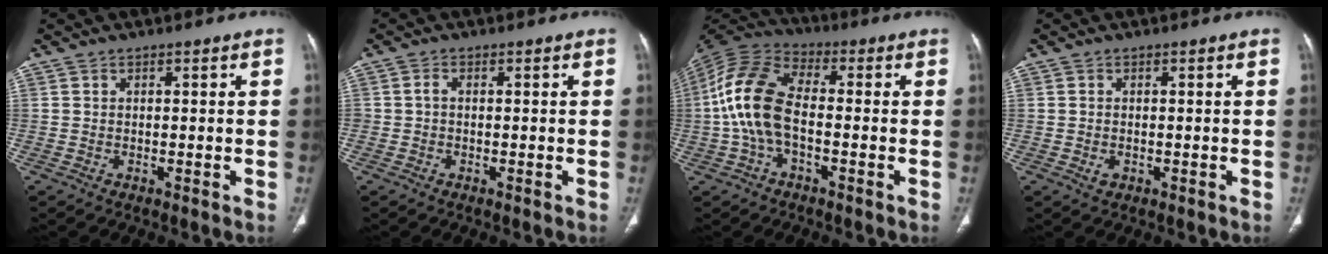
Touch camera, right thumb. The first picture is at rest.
{"total": 1.0, "force": [-0.1, 0.7, 0.7], "torque": [-0.010, 0.002, -0.004]}
{"total": 13.0, "force": [-1.6, 7.0, 10.8], "torque": [-0.234, 0.034, -0.037]}
{"total": 1.2, "force": [-0.3, 0.9, 0.8], "torque": [-0.014, 0.003, 0.000]}